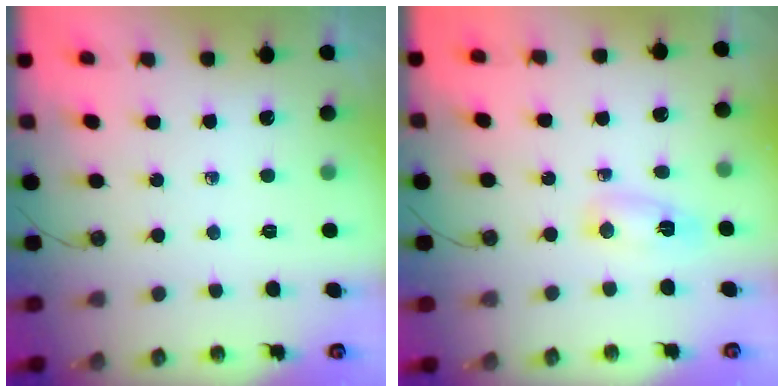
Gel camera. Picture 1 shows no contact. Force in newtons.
{"total": 4.0, "press": 3.7, "slide": 1.4}